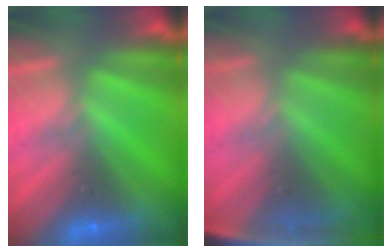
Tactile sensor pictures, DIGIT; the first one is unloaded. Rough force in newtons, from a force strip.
{"total": 6.7}